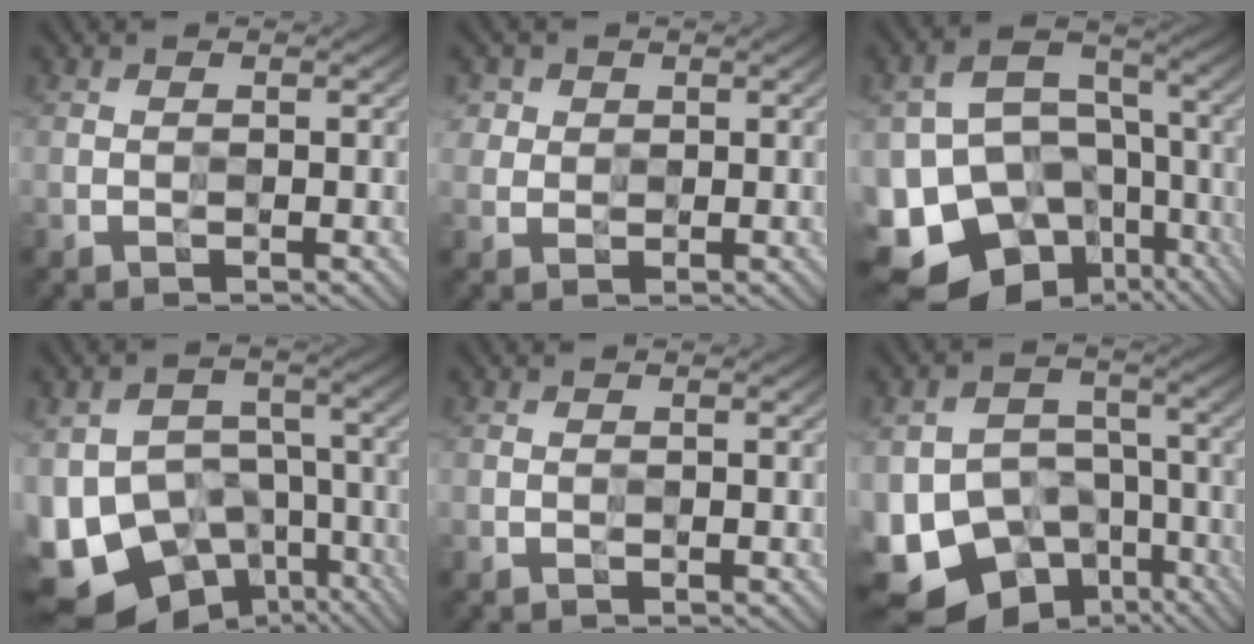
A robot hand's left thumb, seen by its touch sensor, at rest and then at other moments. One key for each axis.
{"total": 2.8, "fx": 1.4, "fy": 2.3, "fz": 0.6, "tx": -0.025, "ty": -0.003, "tz": 0.032}
{"total": 17.8, "fx": -8.1, "fy": 13.0, "fz": 9.1, "tx": -0.212, "ty": -0.027, "tz": -0.093}
{"total": 14.2, "fx": -6.7, "fy": 10.2, "fz": 7.2, "tx": -0.178, "ty": -0.029, "tz": -0.077}
{"total": 0.0}
{"total": 14.7, "fx": -8.0, "fy": 10.5, "fz": 6.4, "tx": -0.166, "ty": -0.037, "tz": -0.106}